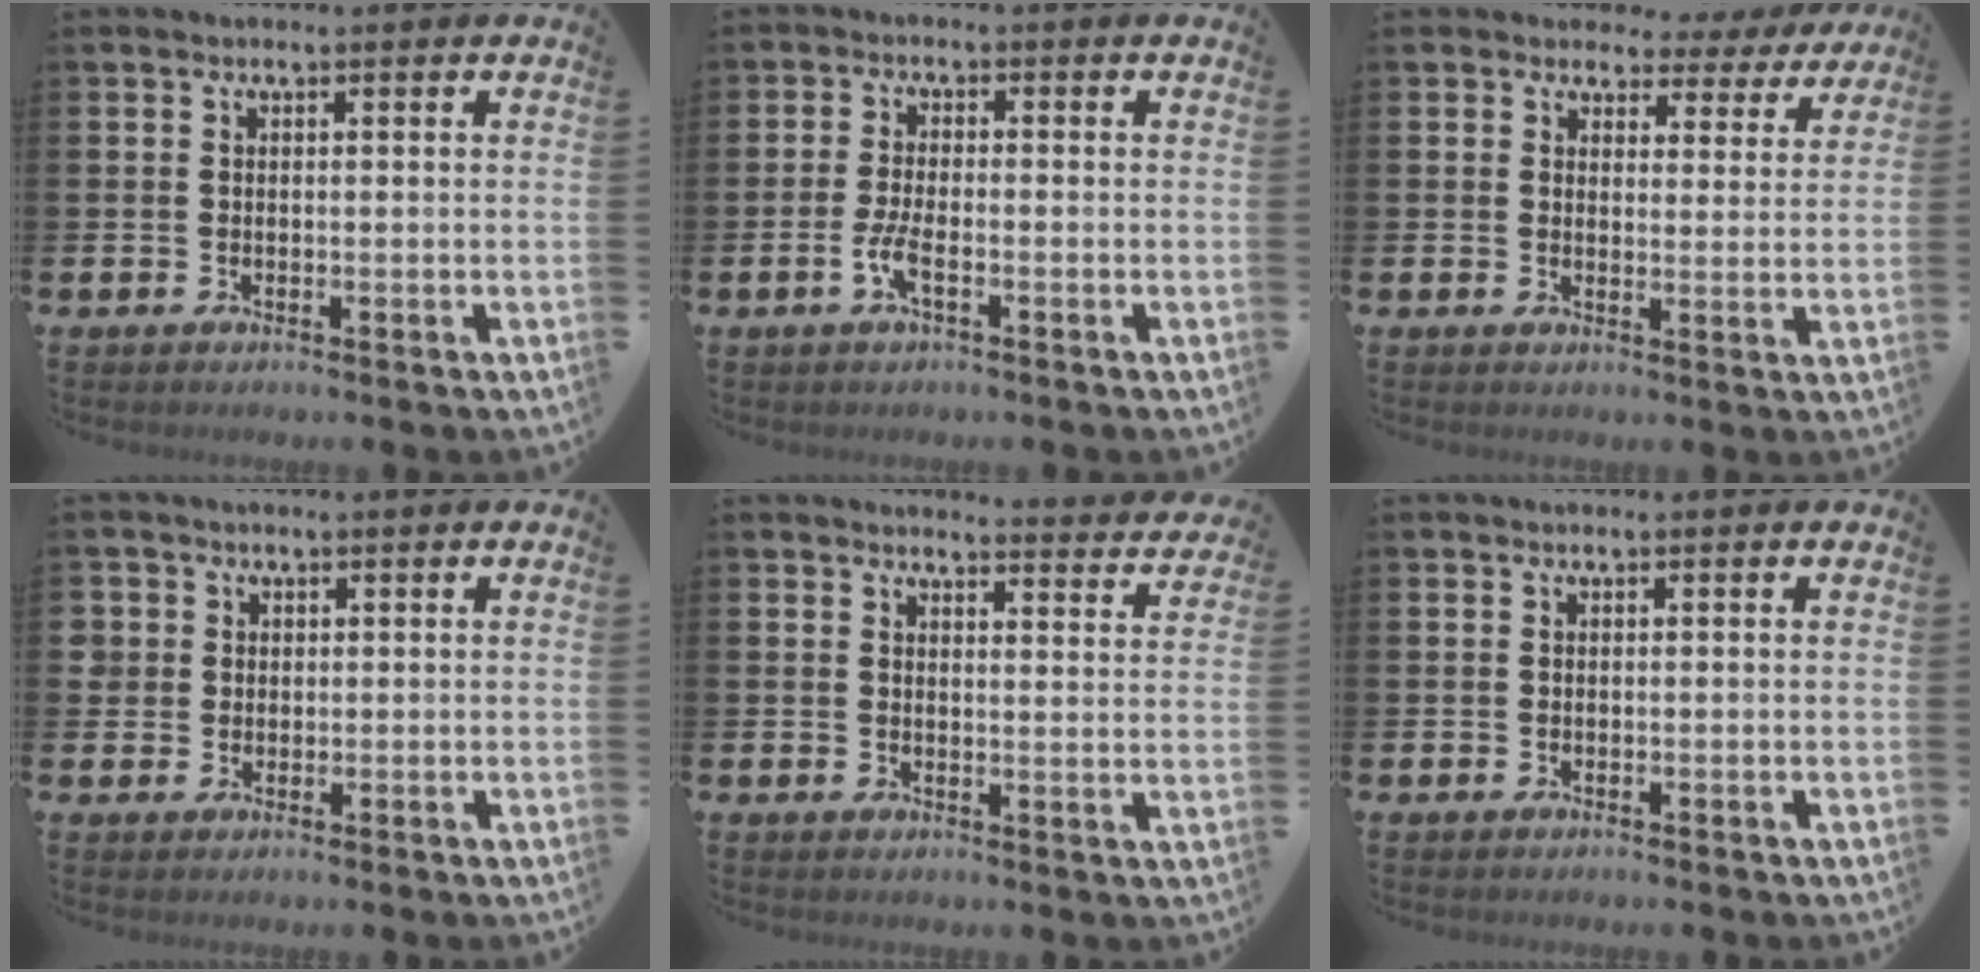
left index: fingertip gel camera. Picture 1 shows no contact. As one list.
[{"total": 3.0, "force": [-1.3, 0.8, 2.6], "torque": [-0.060, 0.004, -0.024]}, {"total": 3.4, "force": [2.7, 2.0, 0.3], "torque": [-0.008, -0.022, 0.040]}, {"total": 2.2, "force": [1.1, 2.0, -0.1], "torque": [0.006, 0.008, 0.015]}, {"total": 3.6, "force": [3.6, 0.2, 0.1], "torque": [0.007, -0.031, 0.060]}, {"total": 0.0}]